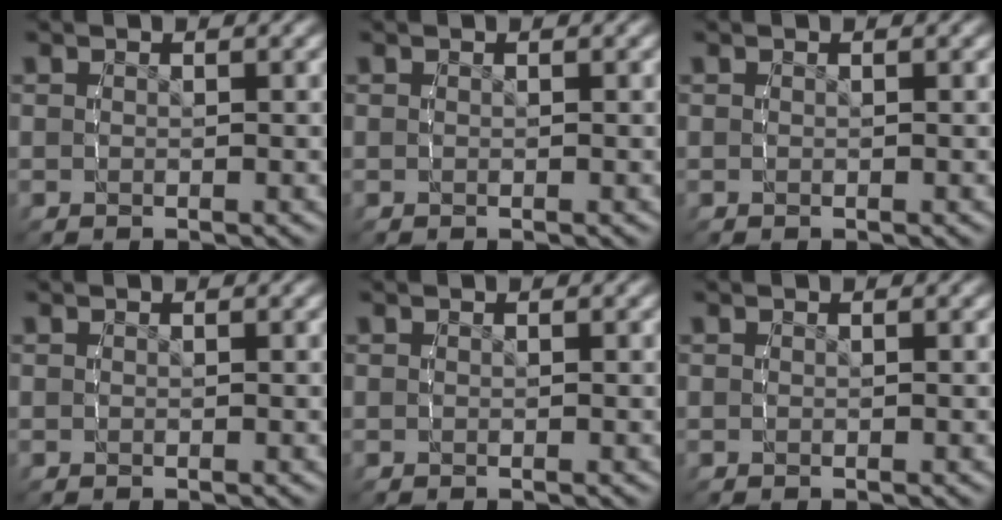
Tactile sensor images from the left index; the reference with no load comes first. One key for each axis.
{"total": 0.0}
{"total": 0.0}
{"total": 0.0}
{"total": 0.0}
{"total": 0.0}